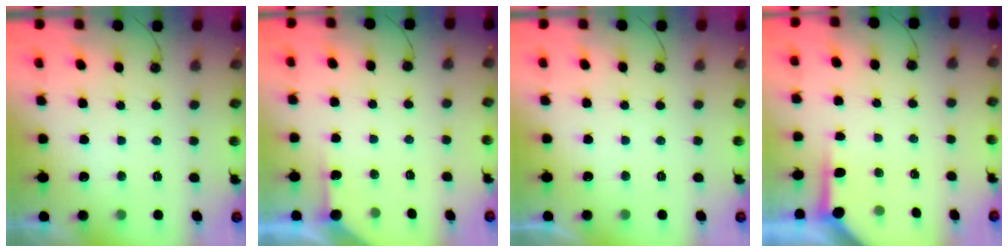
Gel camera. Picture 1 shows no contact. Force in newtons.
{"total": 2.3, "press": 2.3, "slide": 0.2}
{"total": 0.0}
{"total": 3.4, "press": 3.4, "slide": 0.5}